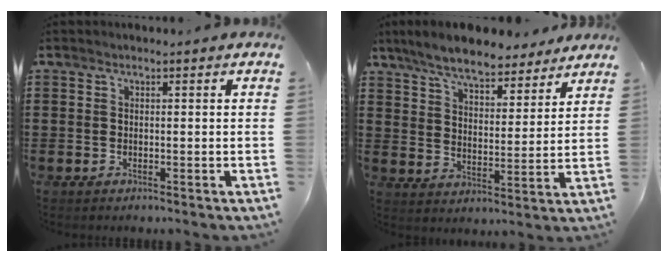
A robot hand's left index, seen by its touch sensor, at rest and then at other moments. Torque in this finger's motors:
{"motor_torque": [1.28, -0.86, 0.43, 0.21]}